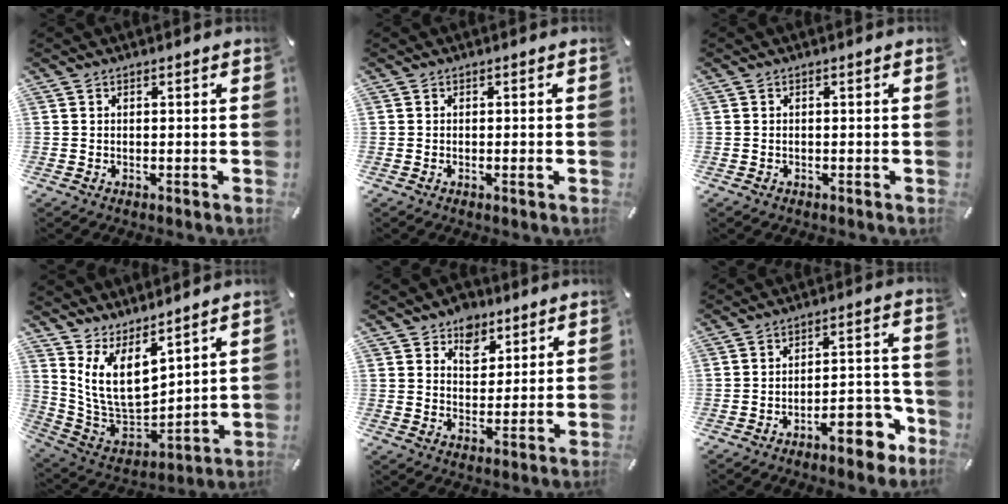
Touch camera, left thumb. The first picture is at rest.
{"total": 1.1, "force": [-0.4, 0.2, 1.0], "torque": [-0.018, -0.002, -0.007]}
{"total": 0.7, "force": [-0.3, 0.5, 0.3], "torque": [-0.006, 0.003, -0.007]}
{"total": 12.3, "force": [7.0, 6.9, 7.4], "torque": [-0.173, -0.059, 0.137]}
{"total": 6.9, "force": [4.4, 5.0, 1.7], "torque": [-0.014, -0.021, 0.076]}
{"total": 11.6, "force": [-7.4, 4.6, 7.6], "torque": [-0.077, 0.047, -0.127]}